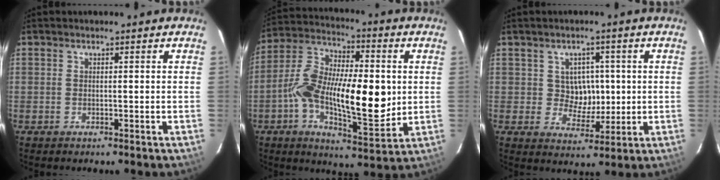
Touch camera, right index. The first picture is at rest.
{"total": 19.2, "force": [-1.6, 7.6, 17.5], "torque": [-0.321, 0.001, -0.034]}
{"total": 5.6, "force": [0.6, 5.1, 2.2], "torque": [-0.036, 0.010, 0.014]}